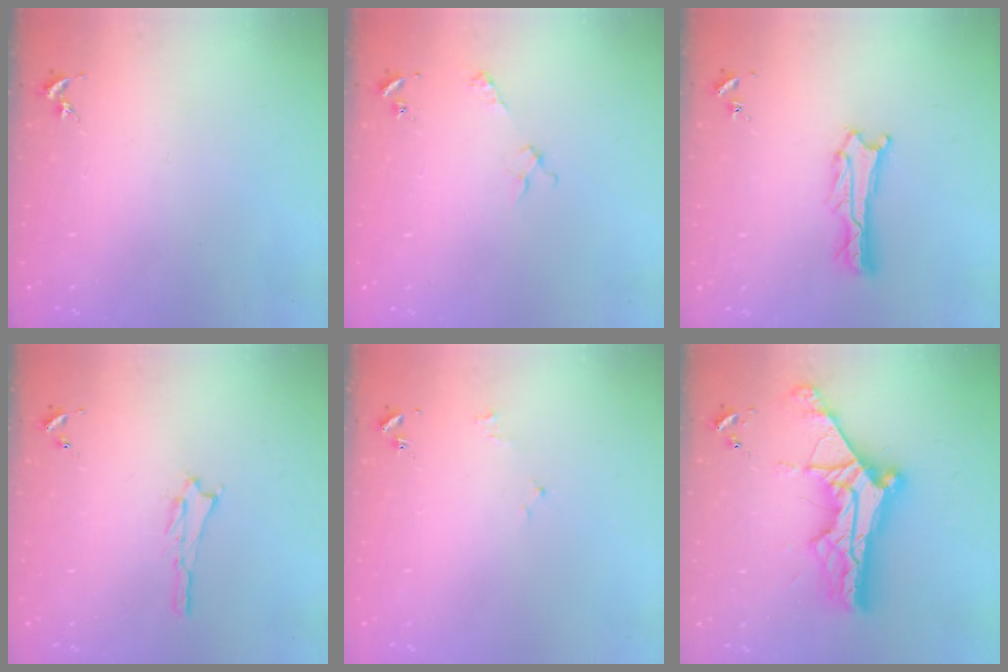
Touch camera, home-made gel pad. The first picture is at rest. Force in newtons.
{"total": 3.3, "press": 3.3, "slide": 0.4}
{"total": 1.2, "press": 1.2, "slide": 0.1}
{"total": 0.7, "press": 0.7, "slide": 0.1}
{"total": 1.6, "press": 1.5, "slide": 0.3}
{"total": 14.3, "press": 14.3, "slide": 1.3}